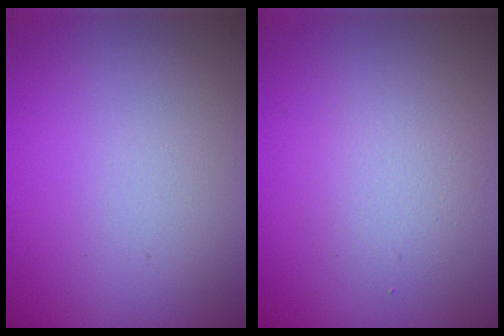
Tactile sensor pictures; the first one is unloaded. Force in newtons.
{"total": 2.2, "press": 2.2, "slide": 0.2}